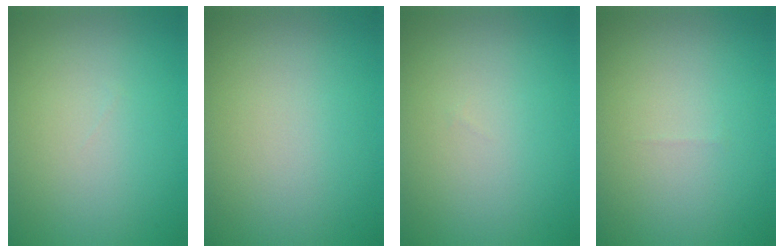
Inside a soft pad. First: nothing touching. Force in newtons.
{"total": 0.0}
{"total": 0.0}
{"total": 0.0}